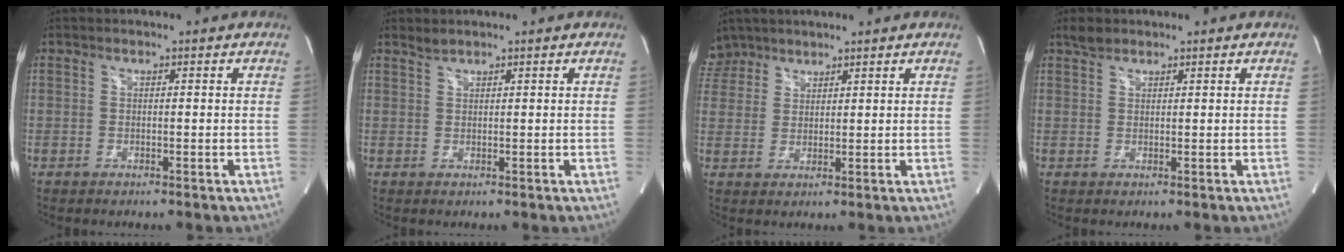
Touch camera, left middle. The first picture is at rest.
{"total": 1.0, "force": [1.0, -0.1, 0.1], "torque": [-0.005, 0.002, 0.024]}
{"total": 5.0, "force": [4.2, 2.7, -0.4], "torque": [0.013, 0.011, 0.084]}
{"total": 1.8, "force": [1.5, 0.8, 0.4], "torque": [-0.013, 0.008, 0.030]}